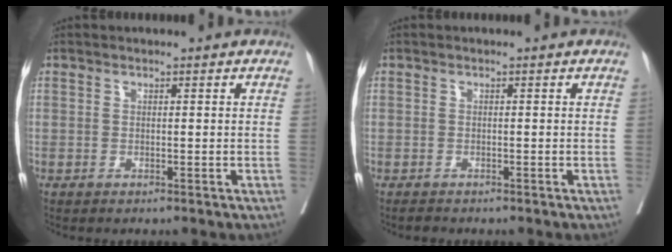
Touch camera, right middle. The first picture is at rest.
{"total": 0.8, "force": [-0.7, 0.3, 0.1], "torque": [-0.007, -0.002, -0.014]}